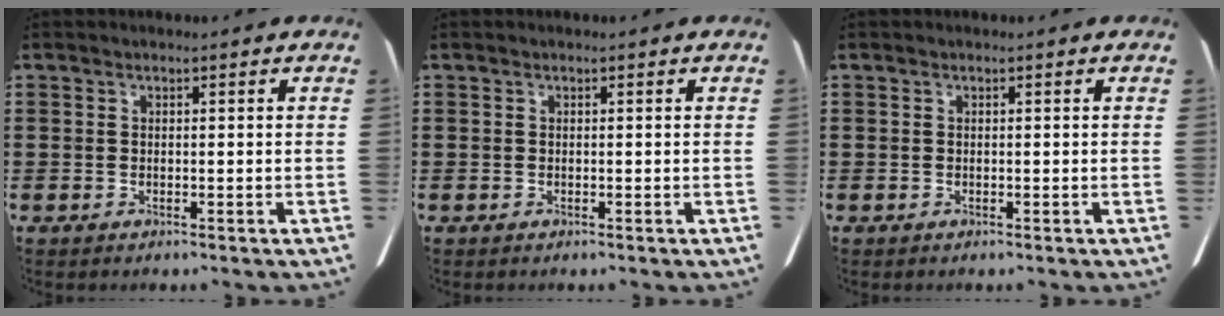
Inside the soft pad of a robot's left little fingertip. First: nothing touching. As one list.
[{"total": 0.0}, {"total": 0.0}]